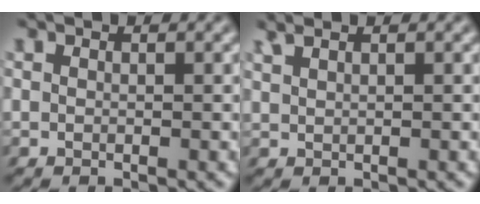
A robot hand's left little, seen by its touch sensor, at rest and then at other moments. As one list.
[{"total": 1.1, "force": [0.9, 0.2, 0.6], "torque": [-0.014, 0.006, 0.021]}]